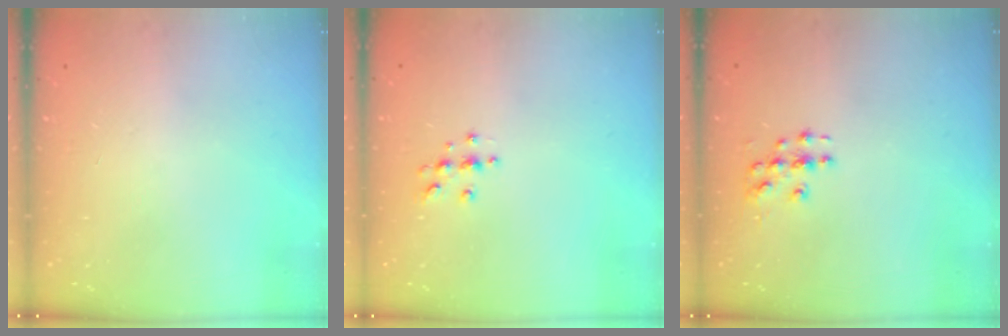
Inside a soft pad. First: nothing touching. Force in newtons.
{"total": 6.3, "press": 6.3, "slide": 0.8}
{"total": 4.2, "press": 4.2, "slide": 0.1}